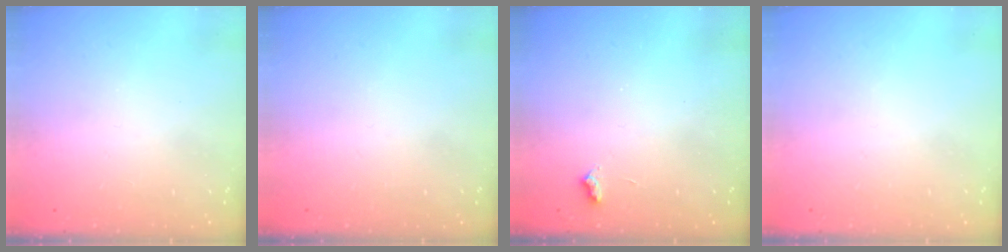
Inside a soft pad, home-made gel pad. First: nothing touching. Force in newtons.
{"total": 0.0}
{"total": 2.7, "press": 2.7, "slide": 0.4}
{"total": 0.0}